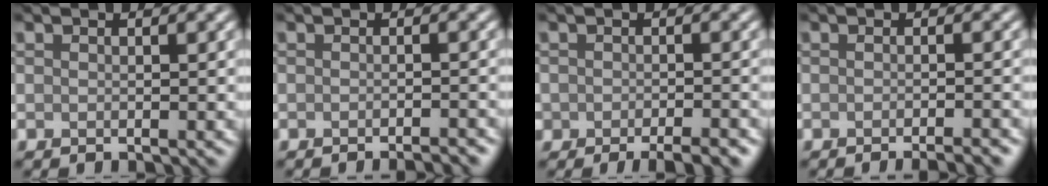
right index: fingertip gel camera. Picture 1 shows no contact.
{"total": 2.1, "force": [-1.8, 0.3, 1.1], "torque": [0.000, 0.002, -0.026]}
{"total": 4.0, "force": [-2.8, 1.7, 2.2], "torque": [-0.026, -0.004, -0.032]}
{"total": 3.3, "force": [-2.2, 0.9, 2.3], "torque": [-0.012, 0.009, -0.028]}